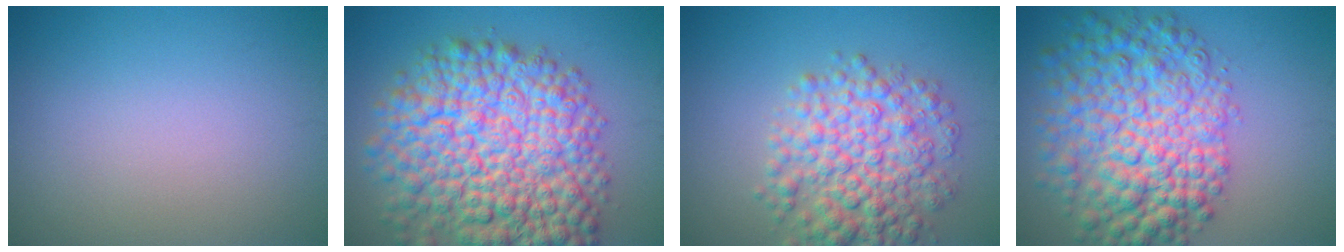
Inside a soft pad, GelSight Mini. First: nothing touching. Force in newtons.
{"total": 13.3, "press": 13.3, "slide": 0.5}
{"total": 6.8, "press": 6.8, "slide": 0.1}
{"total": 9.8, "press": 9.8, "slide": 0.3}